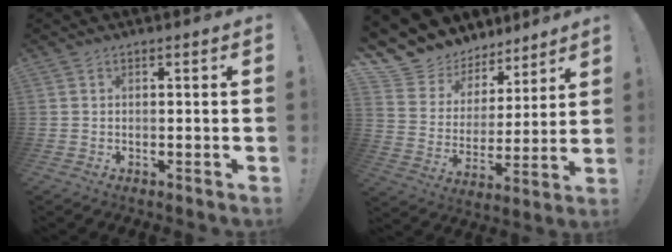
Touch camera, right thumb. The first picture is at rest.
{"total": 10.7, "force": [8.0, 6.9, 1.5], "torque": [-0.047, -0.072, 0.157]}